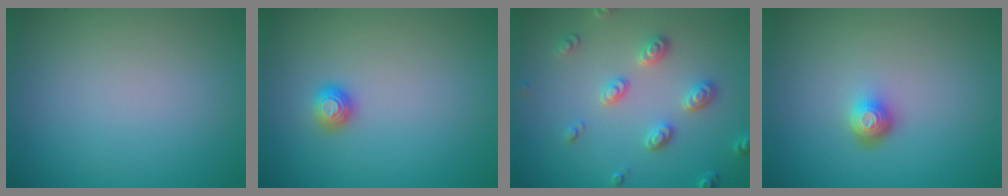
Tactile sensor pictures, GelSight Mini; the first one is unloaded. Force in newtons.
{"total": 1.1, "press": 1.1, "slide": 0.4}
{"total": 2.9, "press": 2.8, "slide": 0.4}
{"total": 1.9, "press": 1.4, "slide": 1.3}